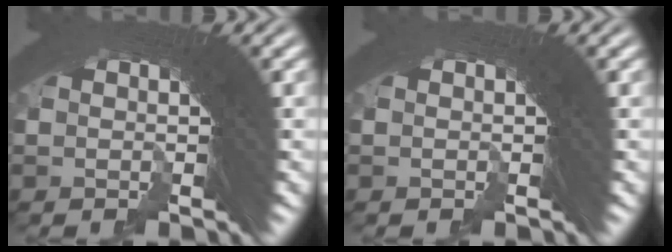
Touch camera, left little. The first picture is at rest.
{"total": 0.0}